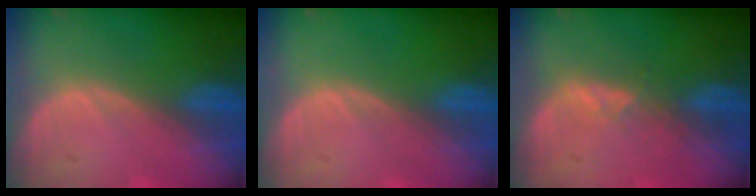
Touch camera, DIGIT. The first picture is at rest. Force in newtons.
{"total": 0.0}
{"total": 1.6, "press": 1.6, "slide": 0.3}